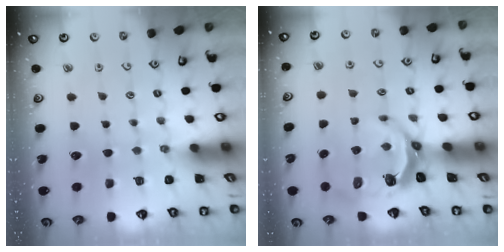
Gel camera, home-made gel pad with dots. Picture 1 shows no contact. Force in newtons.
{"total": 6.2, "press": 5.1, "slide": 3.6}